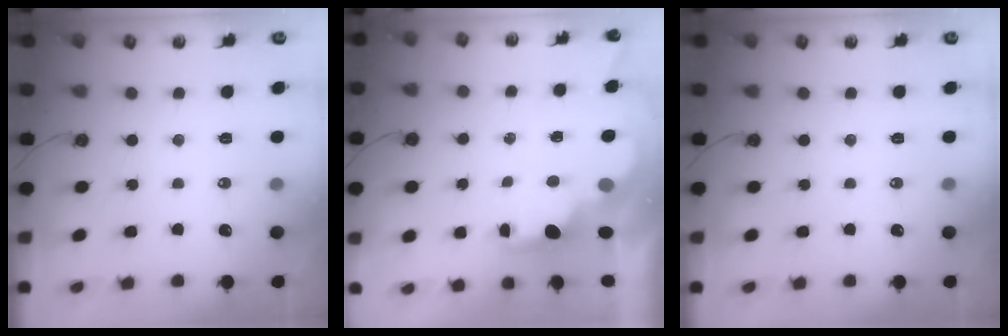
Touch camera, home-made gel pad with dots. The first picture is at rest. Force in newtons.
{"total": 2.2, "press": 2.1, "slide": 0.8}
{"total": 0.0}